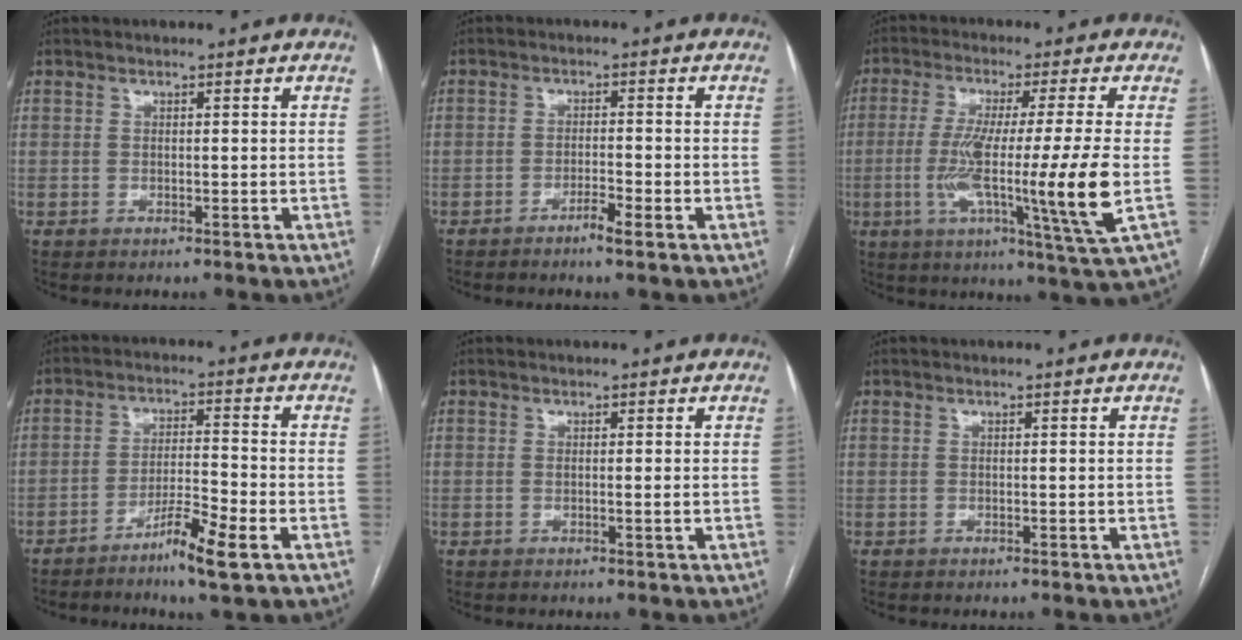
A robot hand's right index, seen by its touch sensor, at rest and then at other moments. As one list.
[{"total": 3.1, "force": [-1.9, -0.1, 2.4], "torque": [-0.042, -0.002, -0.036]}, {"total": 16.3, "force": [-2.4, -1.5, 16.1], "torque": [-0.280, -0.030, -0.049]}, {"total": 7.5, "force": [-4.4, 0.0, 6.1], "torque": [-0.110, -0.010, -0.077]}, {"total": 0.7, "force": [0.0, -0.2, 0.7], "torque": [-0.014, -0.004, -0.001]}, {"total": 0.0}]